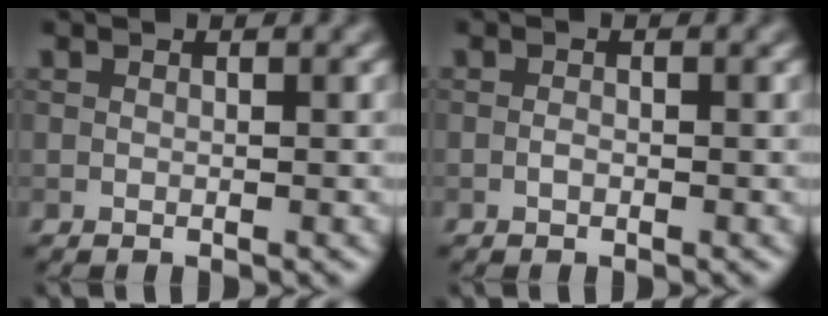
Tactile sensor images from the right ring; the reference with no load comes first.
{"total": 0.6, "force": [-0.4, 0.3, 0.4], "torque": [-0.010, -0.001, -0.008]}